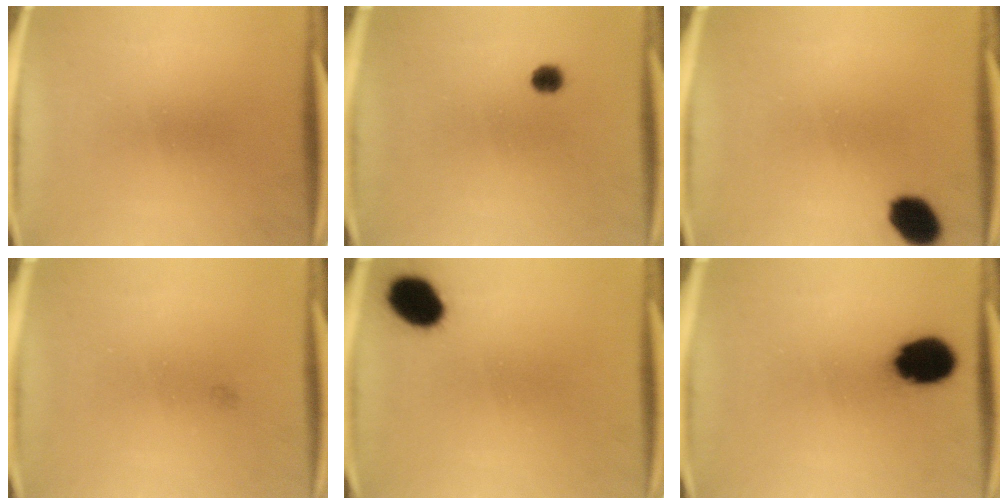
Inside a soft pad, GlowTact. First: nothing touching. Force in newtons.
{"total": 1.9}
{"total": 7.1}
{"total": 0.6}
{"total": 9.0}
{"total": 11.7}